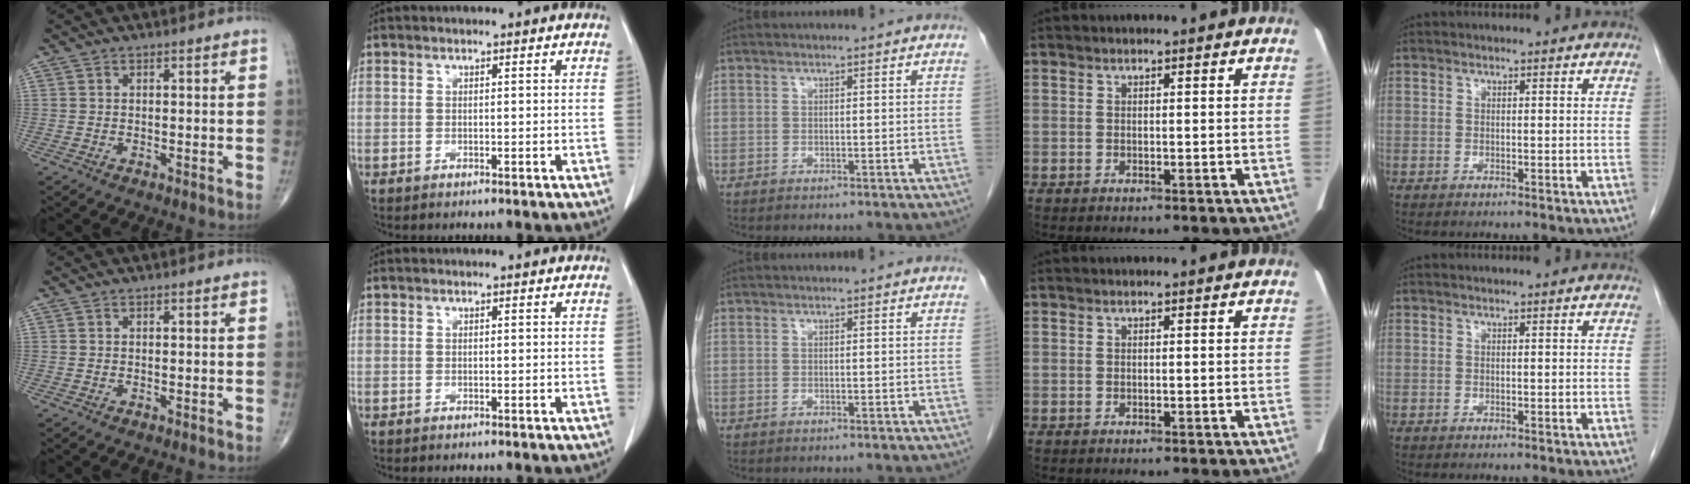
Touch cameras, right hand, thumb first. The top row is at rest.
{}